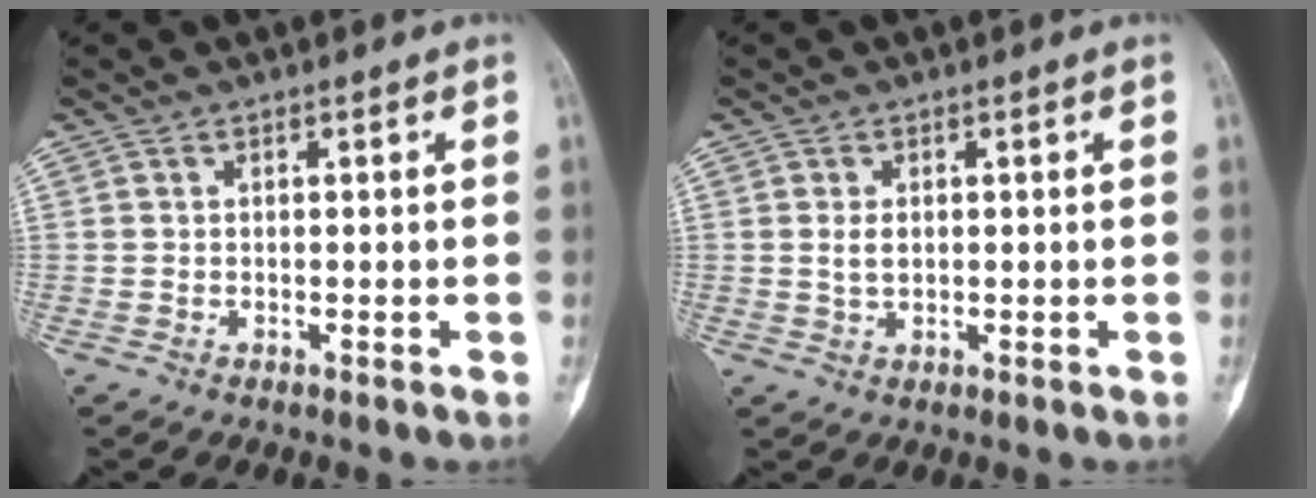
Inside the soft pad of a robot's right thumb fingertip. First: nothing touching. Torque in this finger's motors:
{"motor_torque": [0.66, 0.56, 0.17, -0.03, 0.01]}